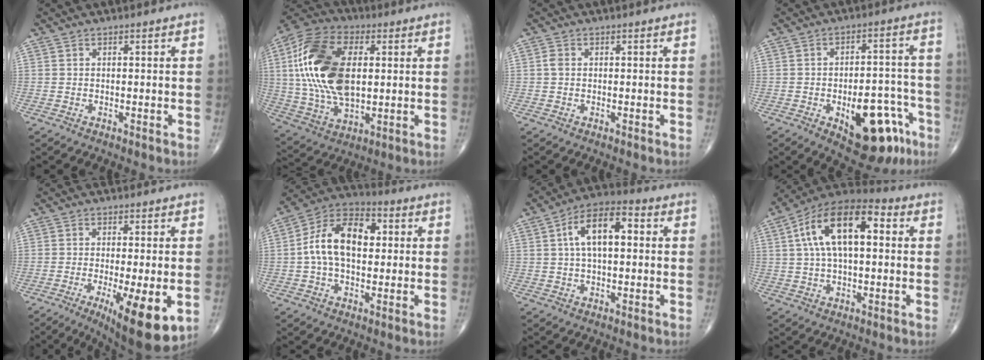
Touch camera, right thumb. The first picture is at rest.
{"total": 22.3, "force": [3.2, 12.5, 18.1], "torque": [-0.359, -0.005, 0.054]}
{"total": 1.3, "force": [0.1, 1.0, 0.8], "torque": [-0.013, 0.001, 0.000]}
{"total": 17.0, "force": [-7.7, 8.0, 12.9], "torque": [-0.139, 0.047, -0.092]}
{"total": 13.5, "force": [-4.3, 3.5, 12.4], "torque": [-0.171, -0.020, -0.056]}
{"total": 14.5, "force": [1.4, 8.9, 11.4], "torque": [-0.188, 0.031, 0.012]}
{"total": 11.2, "force": [2.0, 5.6, 9.5], "torque": [-0.156, 0.022, 0.025]}
{"total": 16.8, "force": [3.5, 8.3, 14.3], "torque": [-0.240, 0.029, 0.049]}